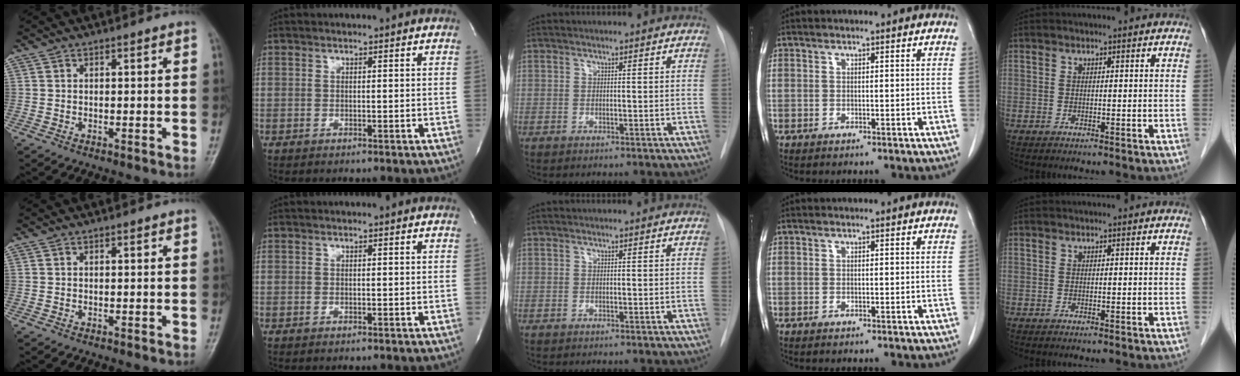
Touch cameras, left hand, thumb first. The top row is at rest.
{}